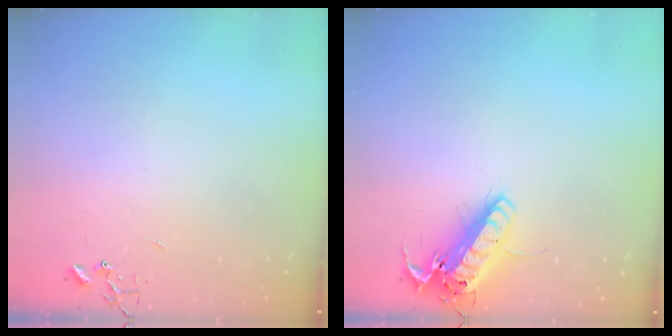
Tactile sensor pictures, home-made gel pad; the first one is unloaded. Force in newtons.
{"total": 16.4, "press": 16.2, "slide": 2.7}